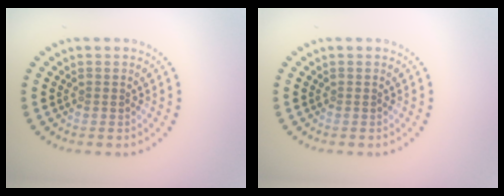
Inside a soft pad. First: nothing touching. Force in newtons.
{"total": 0.0}